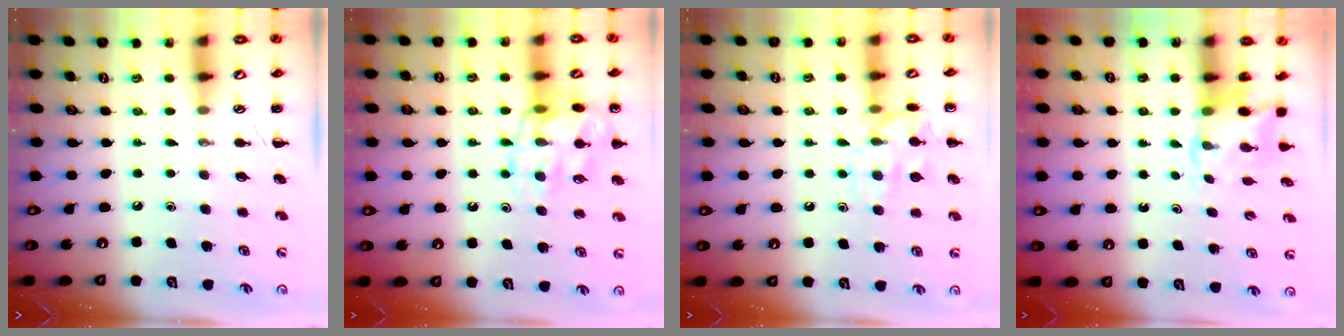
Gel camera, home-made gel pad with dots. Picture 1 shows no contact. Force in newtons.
{"total": 16.5, "press": 16.4, "slide": 2.2}
{"total": 11.6, "press": 11.6, "slide": 0.4}
{"total": 2.8, "press": 2.6, "slide": 1.0}